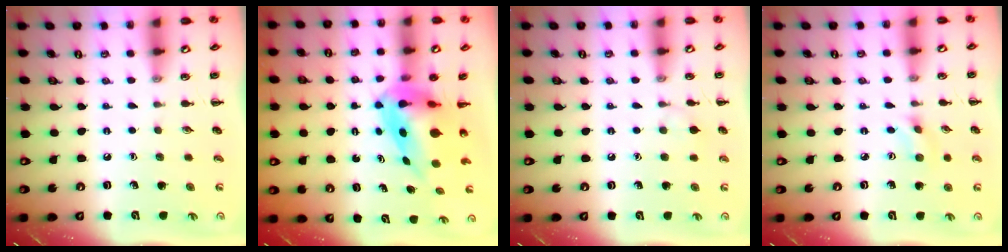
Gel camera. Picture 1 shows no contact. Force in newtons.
{"total": 7.8, "press": 7.4, "slide": 2.4}
{"total": 5.0, "press": 4.7, "slide": 1.7}
{"total": 2.3, "press": 2.1, "slide": 0.9}